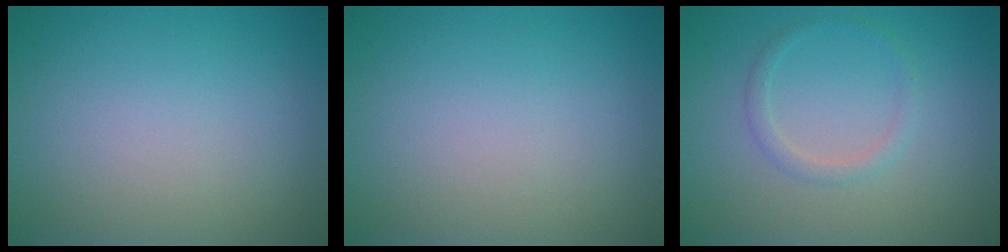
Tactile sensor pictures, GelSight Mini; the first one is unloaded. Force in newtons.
{"total": 0.0}
{"total": 1.3, "press": 1.3, "slide": 0.1}